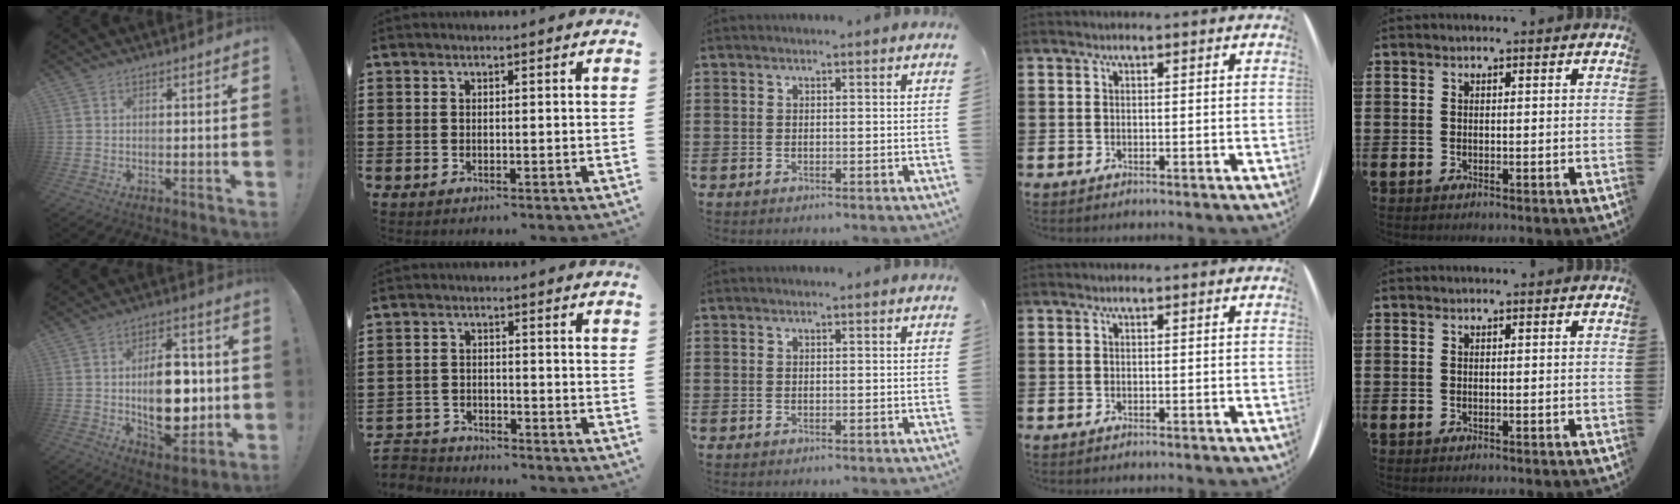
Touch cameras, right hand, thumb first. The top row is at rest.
{"thumb": {"total": 15.4, "force": [-1.2, 9.7, 11.9], "torque": [-0.175, 0.006, -0.019]}, "index": {"total": 3.5, "force": [-3.5, 0.5, -0.3], "torque": [-0.011, -0.004, -0.079]}}